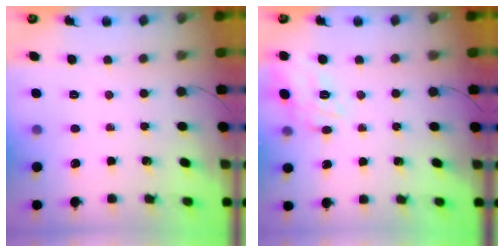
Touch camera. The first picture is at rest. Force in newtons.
{"total": 14.6, "press": 14.6, "slide": 0.9}